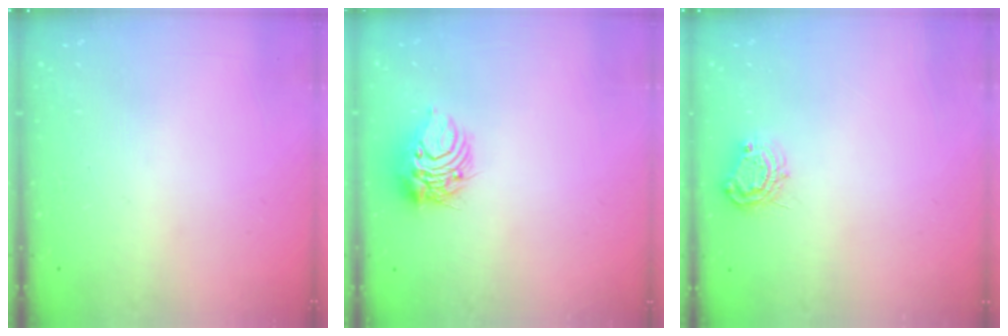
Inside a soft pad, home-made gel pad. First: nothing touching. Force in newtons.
{"total": 8.2, "press": 8.2, "slide": 0.3}
{"total": 6.8, "press": 6.8, "slide": 0.3}